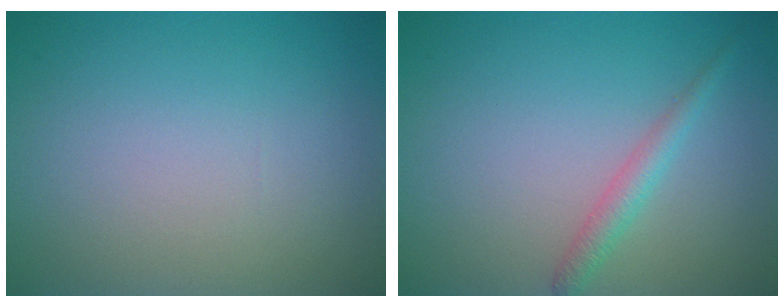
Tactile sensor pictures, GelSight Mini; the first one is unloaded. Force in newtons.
{"total": 1.8, "press": 1.8, "slide": 0.0}